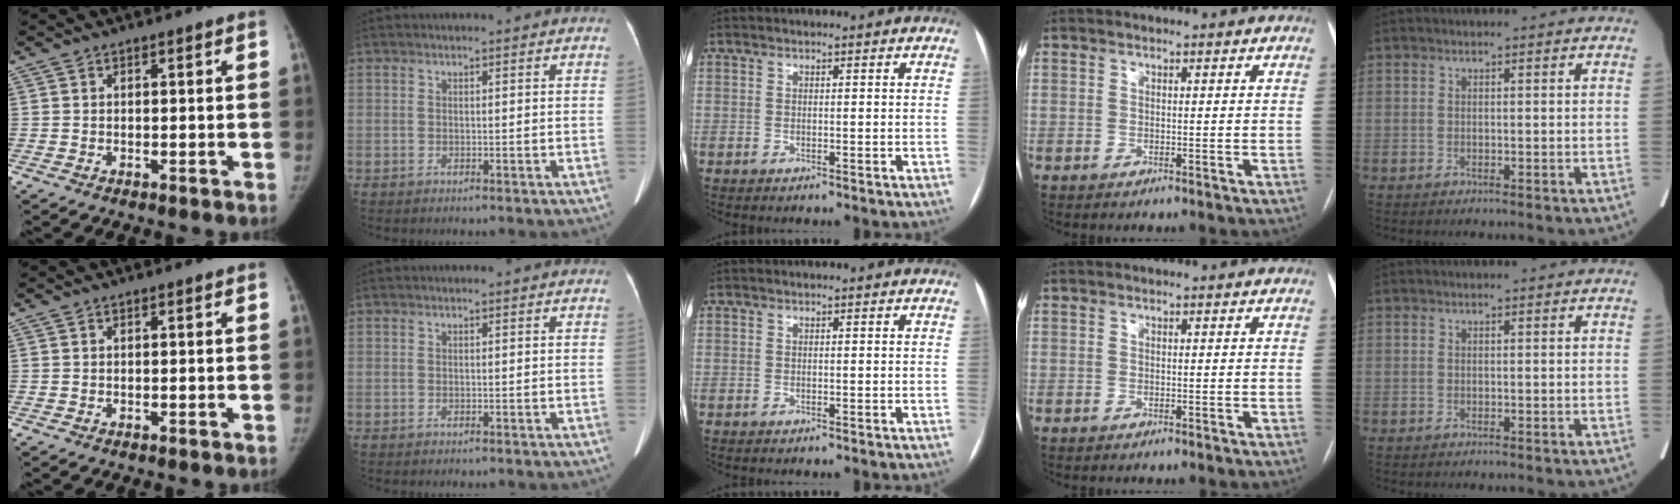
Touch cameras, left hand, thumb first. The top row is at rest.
{}